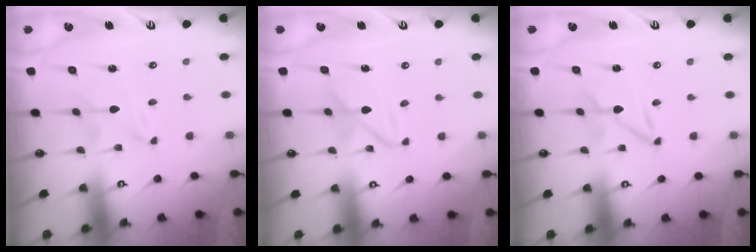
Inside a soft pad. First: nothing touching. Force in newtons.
{"total": 8.2, "press": 8.2, "slide": 0.6}
{"total": 1.8, "press": 1.8, "slide": 0.2}